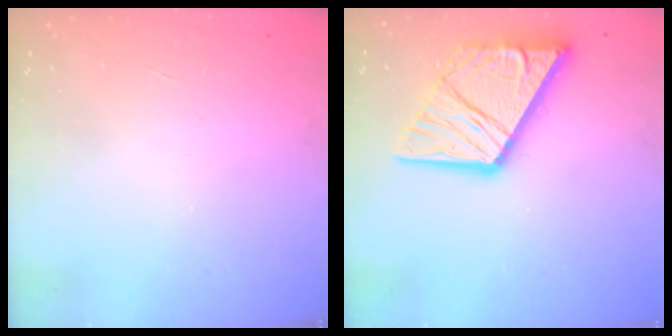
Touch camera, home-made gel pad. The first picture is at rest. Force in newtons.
{"total": 17.9, "press": 17.8, "slide": 2.1}